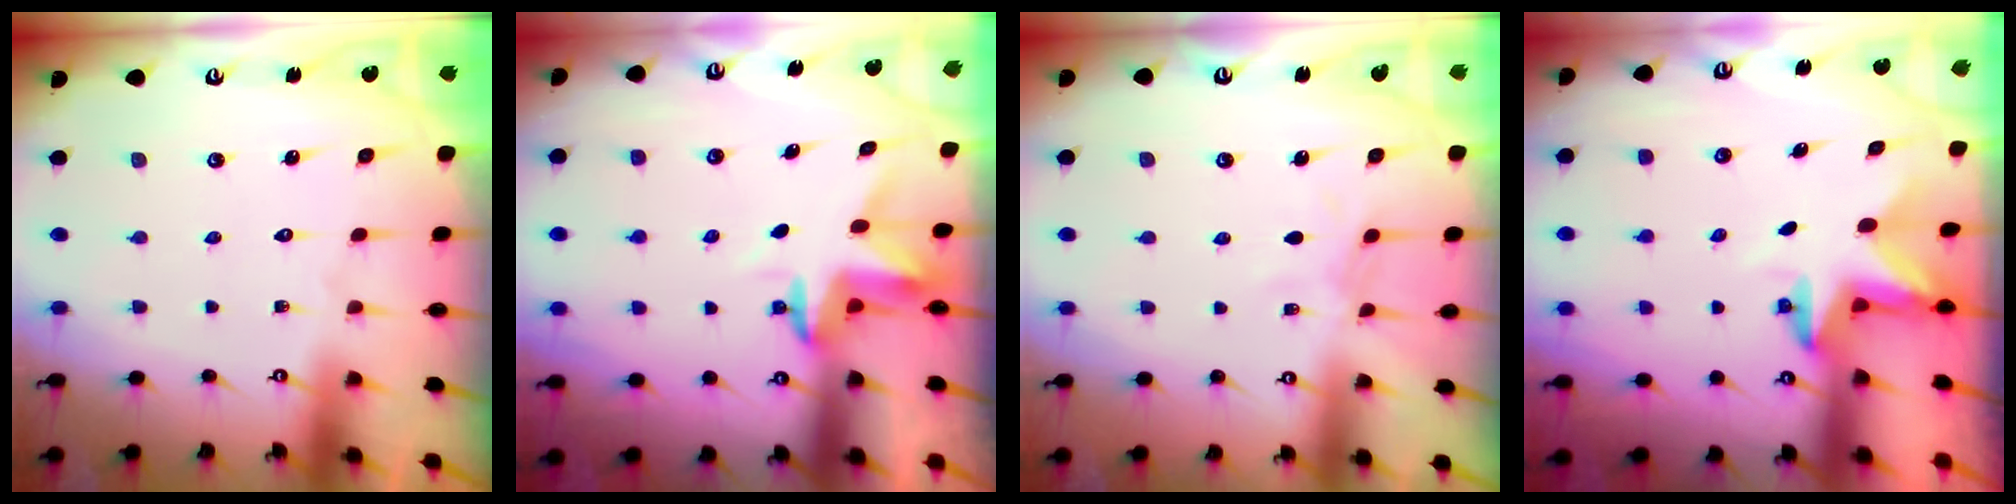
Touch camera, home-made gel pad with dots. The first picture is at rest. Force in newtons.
{"total": 3.4, "press": 3.4, "slide": 0.2}
{"total": 4.4, "press": 4.3, "slide": 0.5}
{"total": 2.8, "press": 2.8, "slide": 0.2}